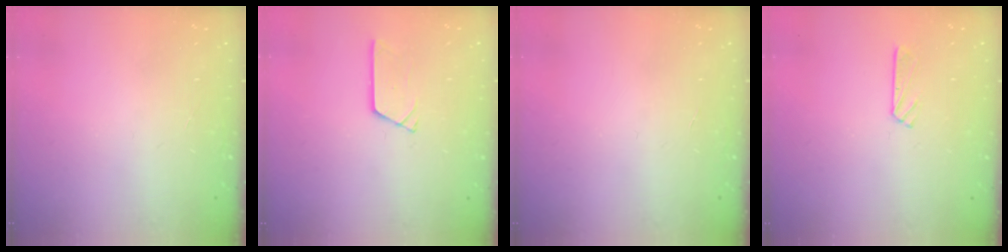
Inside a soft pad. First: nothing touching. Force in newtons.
{"total": 3.0, "press": 3.0, "slide": 0.3}
{"total": 0.0}
{"total": 5.7, "press": 5.7, "slide": 0.0}